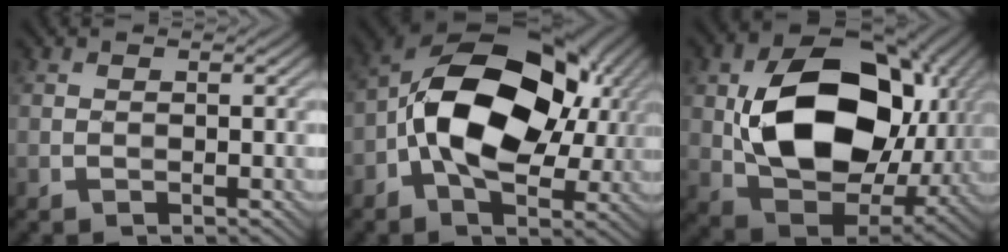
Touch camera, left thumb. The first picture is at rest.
{"total": 16.8, "force": [0.2, 10.8, 12.8], "torque": [-0.212, 0.006, -0.004]}
{"total": 17.9, "force": [1.7, 12.6, 12.6], "torque": [-0.243, -0.025, 0.049]}